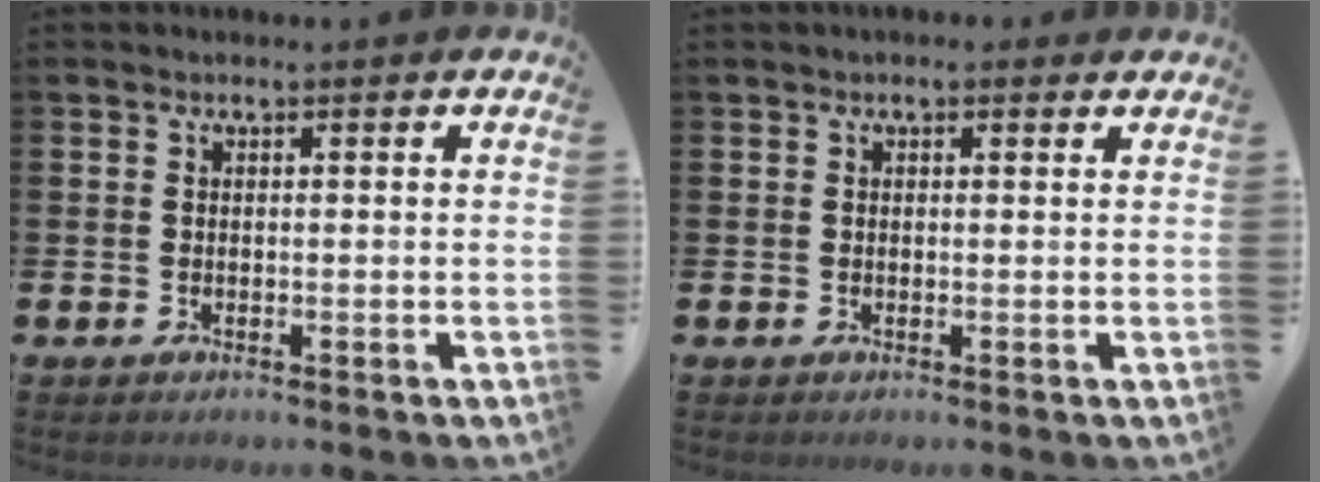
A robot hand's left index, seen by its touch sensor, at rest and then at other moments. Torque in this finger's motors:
{"motor_torque": [0.10, -0.53, -0.18, 0.01]}